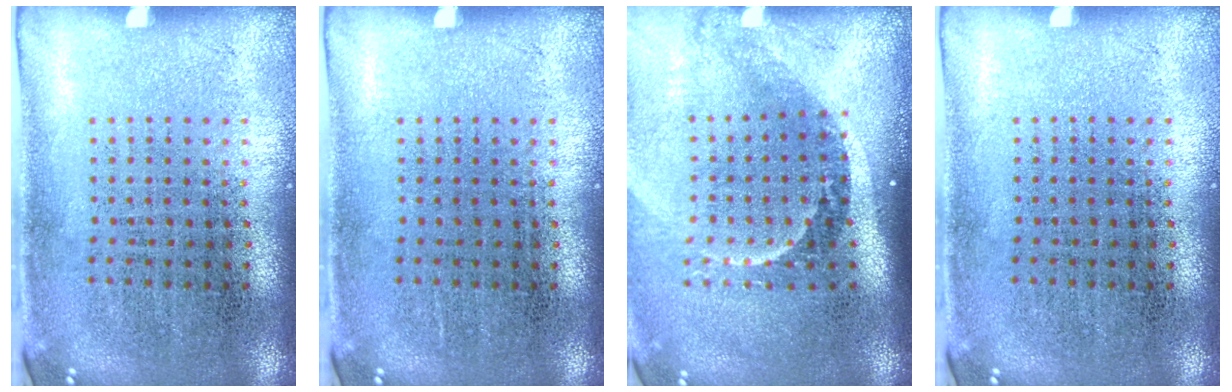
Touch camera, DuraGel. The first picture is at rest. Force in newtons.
{"total": 0.0}
{"total": 2.2, "press": 1.5, "slide": 1.6}
{"total": 0.0}